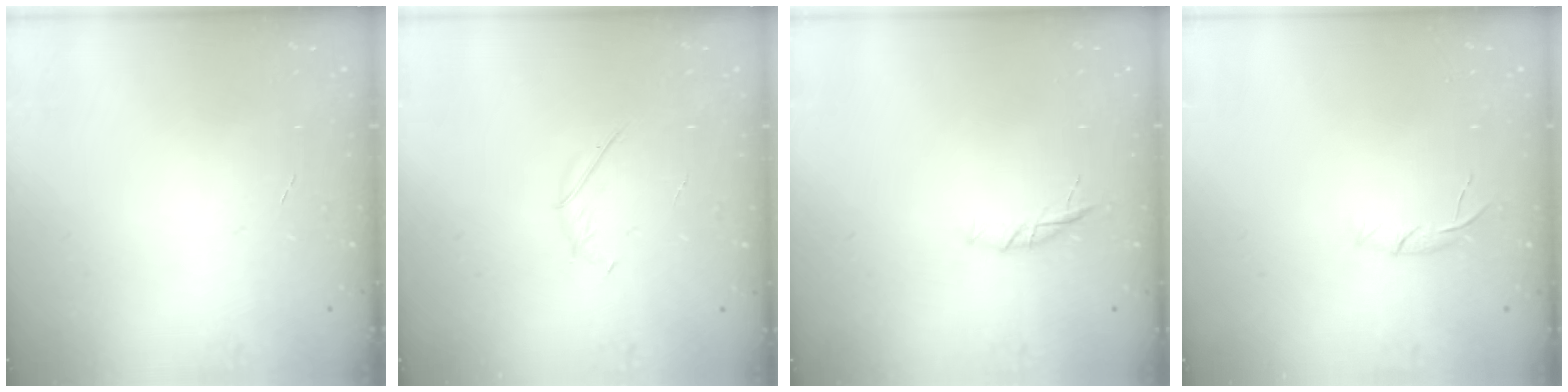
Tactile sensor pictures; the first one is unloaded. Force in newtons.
{"total": 2.0, "press": 2.0, "slide": 0.6}
{"total": 7.0, "press": 6.9, "slide": 1.5}
{"total": 4.2, "press": 4.0, "slide": 1.1}